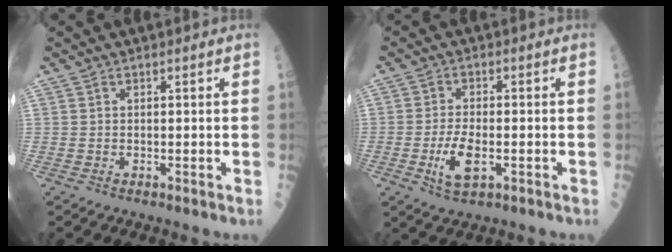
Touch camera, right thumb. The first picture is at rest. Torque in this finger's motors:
{"motor_torque": [-0.35, 0.39, -0.02, -0.14, 0.03]}